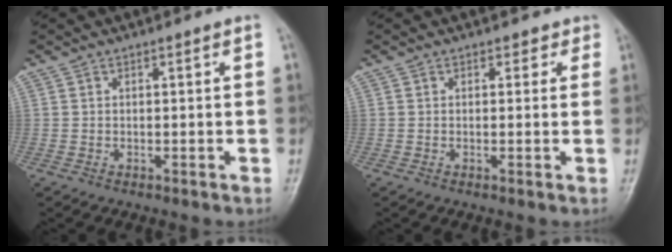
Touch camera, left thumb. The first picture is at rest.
{"total": 1.5, "force": [0.8, 1.2, 0.4], "torque": [0.015, -0.002, 0.002]}